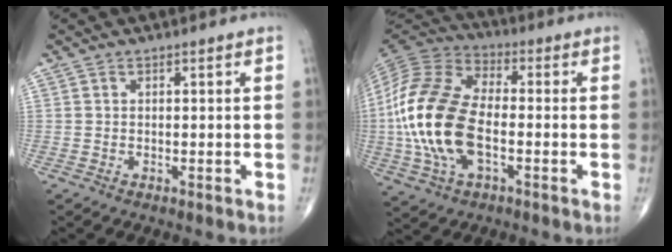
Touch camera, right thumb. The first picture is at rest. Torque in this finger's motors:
{"motor_torque": [0.00, 0.73, 2.12, 0.22, 0.69]}